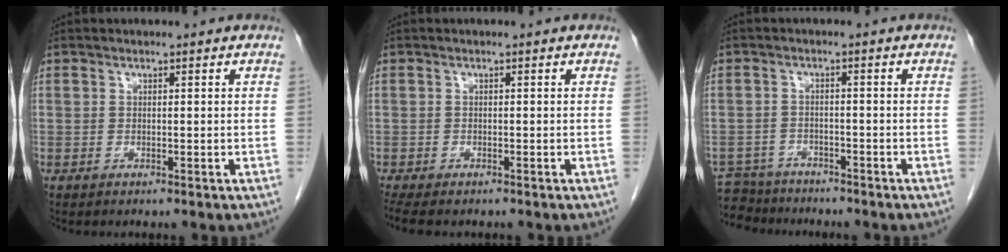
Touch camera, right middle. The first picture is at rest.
{"total": 5.4, "force": [-4.4, 1.8, 2.6], "torque": [-0.042, -0.012, -0.068]}
{"total": 6.6, "force": [-6.2, 2.3, 0.1], "torque": [-0.001, 0.001, -0.105]}